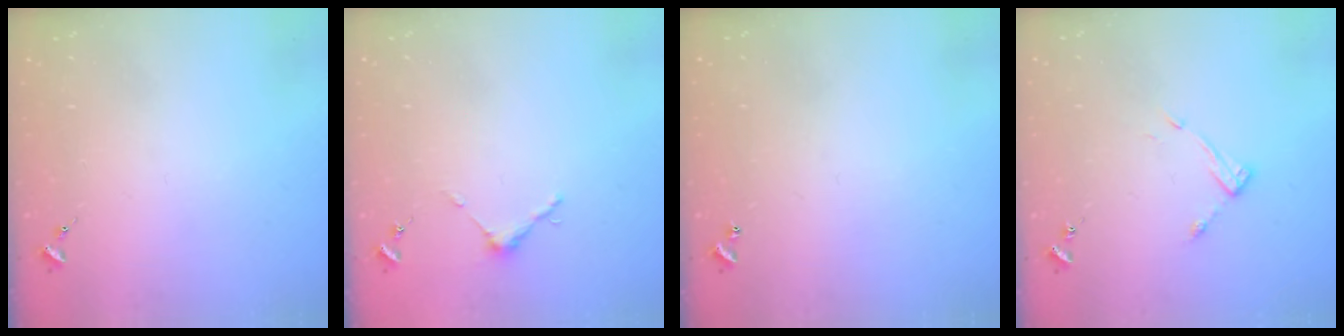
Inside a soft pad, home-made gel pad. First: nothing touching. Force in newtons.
{"total": 3.7, "press": 3.7, "slide": 0.3}
{"total": 0.9, "press": 0.9, "slide": 0.2}
{"total": 7.9, "press": 7.9, "slide": 0.3}